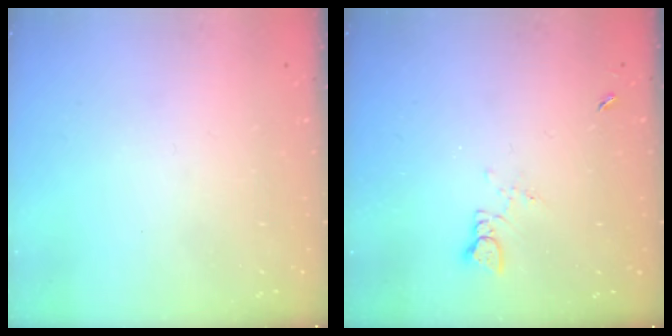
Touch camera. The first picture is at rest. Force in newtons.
{"total": 1.3, "press": 1.3, "slide": 0.2}